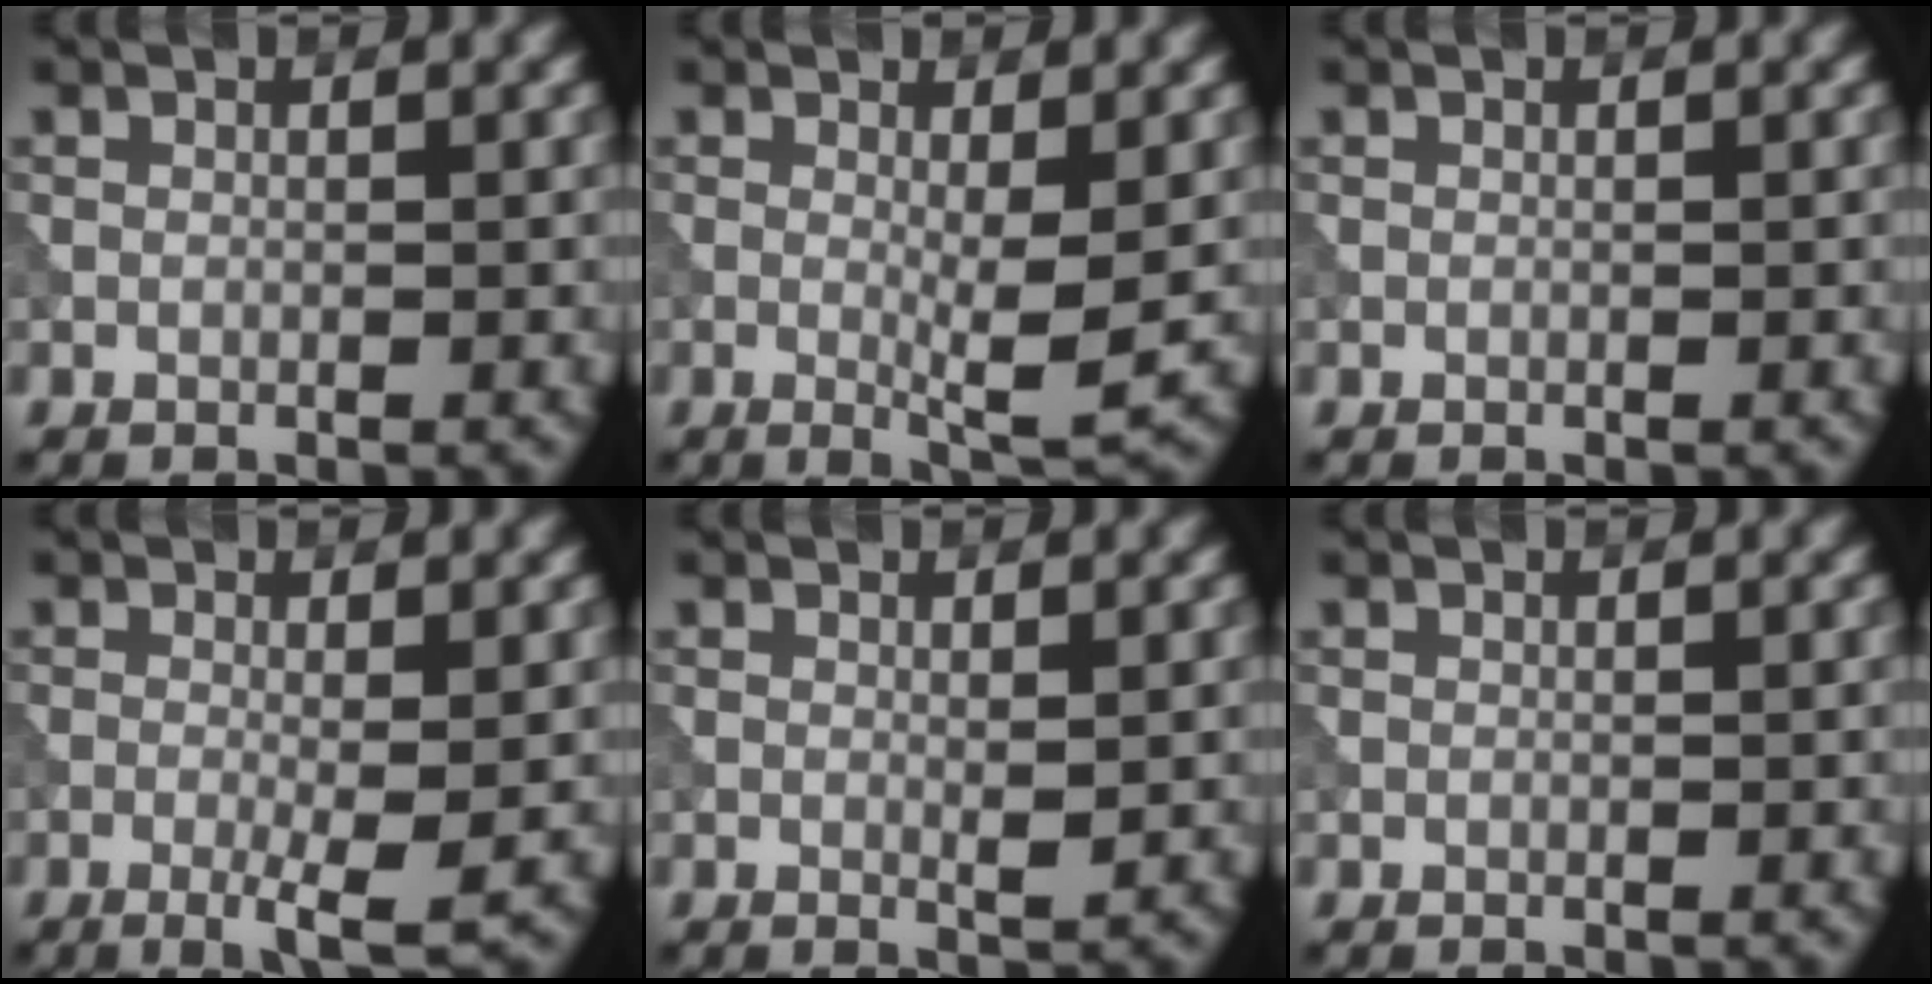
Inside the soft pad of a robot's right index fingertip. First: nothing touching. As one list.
[{"total": 3.4, "force": [0.1, 0.4, 3.3], "torque": [-0.054, -0.014, 0.004]}, {"total": 0.0}, {"total": 3.3, "force": [-0.9, 0.4, 3.2], "torque": [-0.057, -0.010, -0.015]}, {"total": 1.0, "force": [0.2, 0.1, 0.9], "torque": [-0.014, -0.004, 0.002]}, {"total": 0.0}]